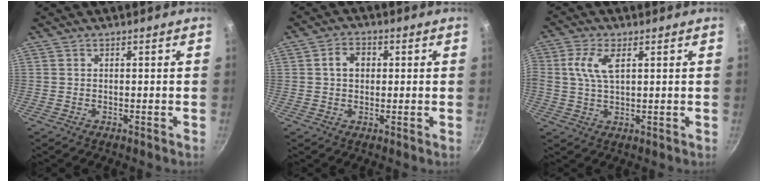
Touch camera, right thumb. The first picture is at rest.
{"total": 4.4, "force": [0.7, 3.4, 2.7], "torque": [-0.027, 0.010, 0.007]}
{"total": 6.3, "force": [1.8, 3.2, 5.1], "torque": [-0.104, 0.004, 0.032]}